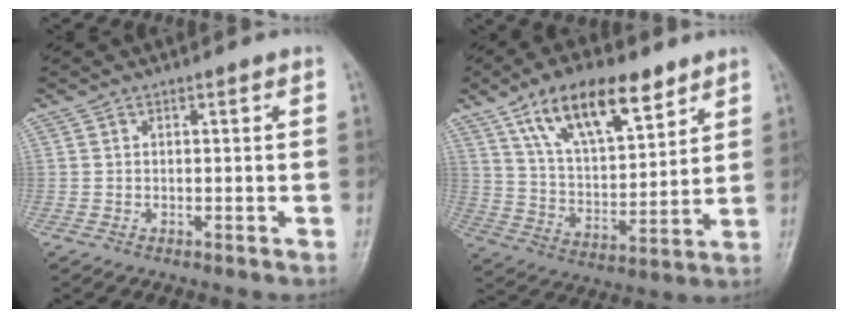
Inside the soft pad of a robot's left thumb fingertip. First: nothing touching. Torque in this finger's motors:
{"motor_torque": [0.77, 0.66, 1.44, -1.33, 0.29]}